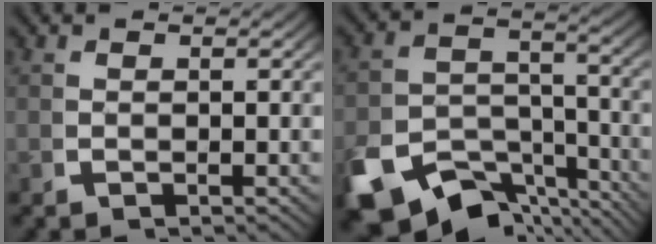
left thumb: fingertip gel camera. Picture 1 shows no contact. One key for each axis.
{"total": 11.4, "fx": -7.5, "fy": 6.2, "fz": 6.0, "tx": -0.098, "ty": -0.040, "tz": -0.112}